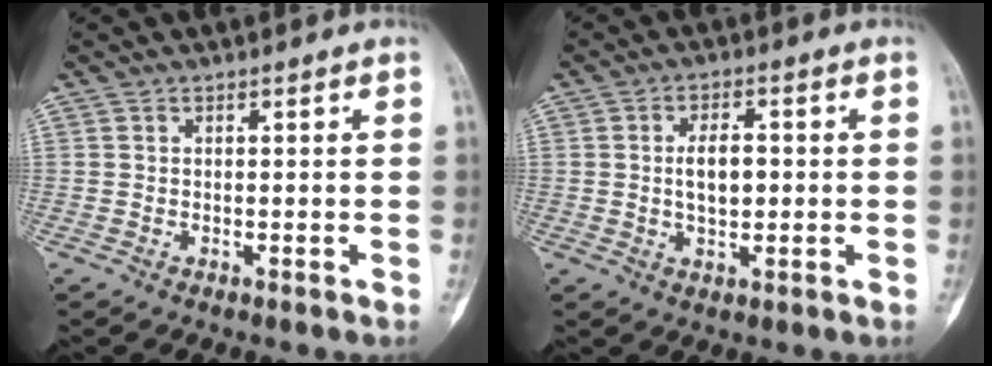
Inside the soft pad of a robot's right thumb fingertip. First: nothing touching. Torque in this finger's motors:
{"motor_torque": [0.87, 0.58, 0.04, 0.03, 0.14]}